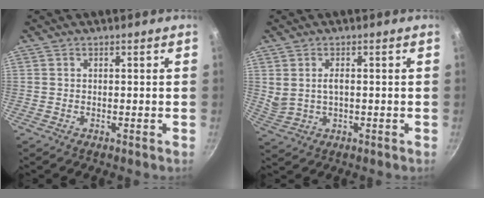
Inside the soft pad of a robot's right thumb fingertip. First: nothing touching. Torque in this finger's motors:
{"motor_torque": [0.04, 0.04, 0.32, 0.45, 0.01]}